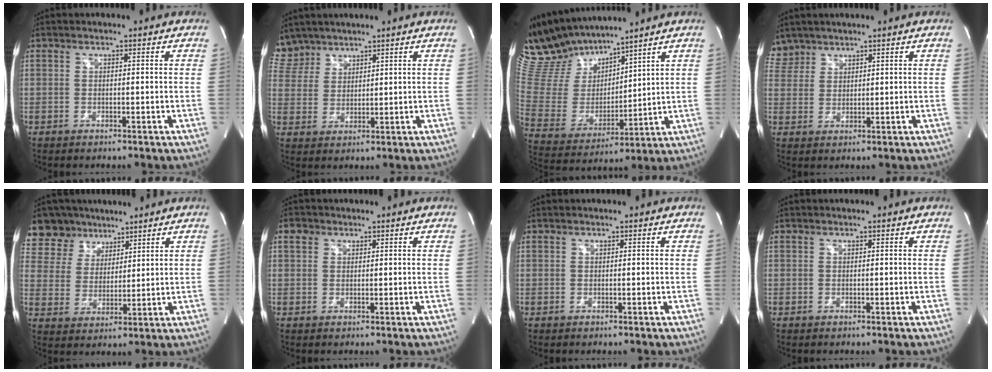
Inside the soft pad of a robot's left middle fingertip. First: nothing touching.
{"total": 6.0, "force": [5.3, 2.8, -0.3], "torque": [0.005, 0.008, 0.115]}
{"total": 14.3, "force": [13.1, 3.9, 4.4], "torque": [-0.106, 0.006, 0.271]}
{"total": 3.8, "force": [3.4, 1.8, -0.4], "torque": [0.011, 0.008, 0.072]}
{"total": 10.4, "force": [7.9, 6.8, 0.7], "torque": [-0.017, 0.024, 0.154]}
{"total": 1.9, "force": [1.1, 1.5, 0.4], "torque": [-0.007, 0.011, 0.018]}
{"total": 0.0}
{"total": 0.0}